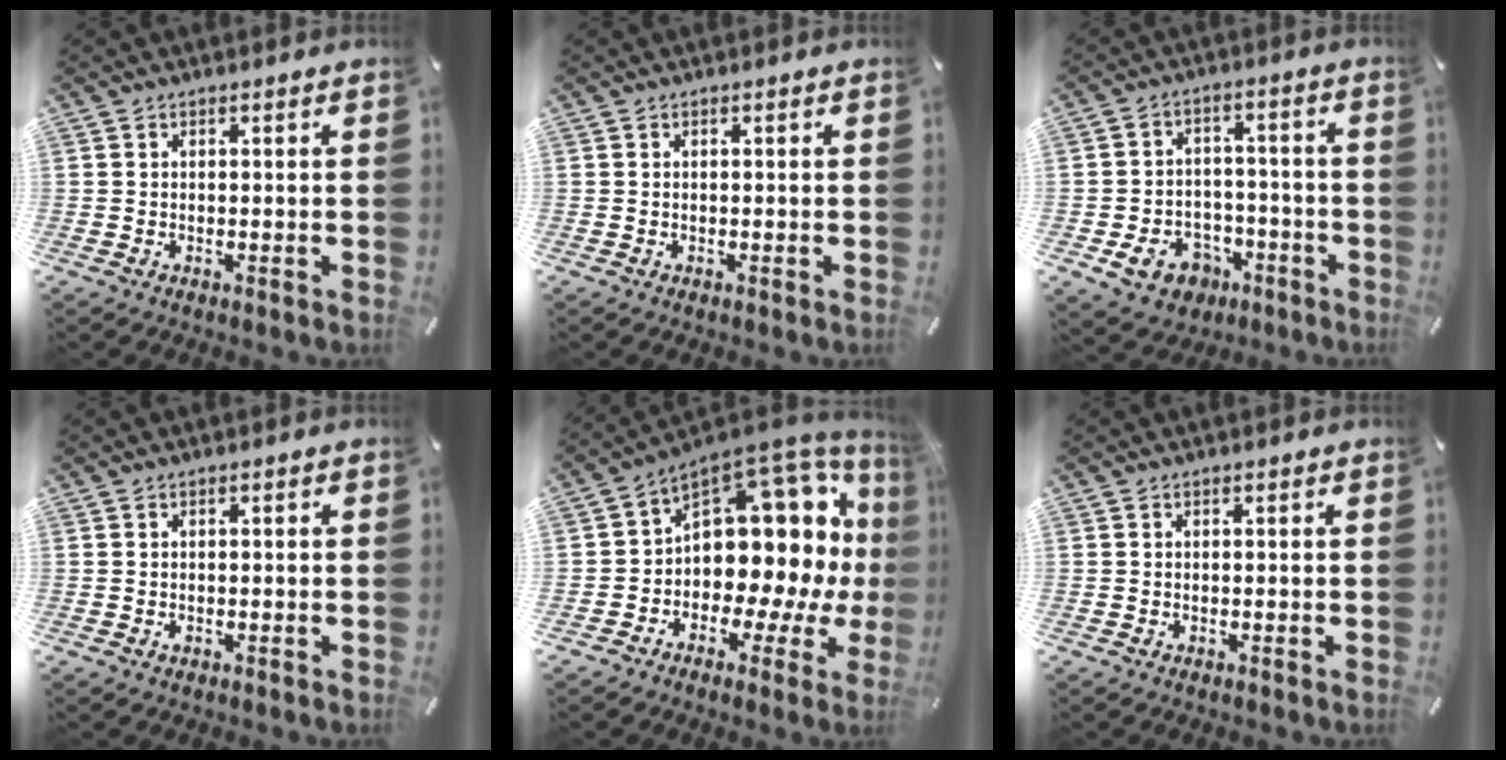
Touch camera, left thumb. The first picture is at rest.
{"total": 0.0}
{"total": 9.6, "force": [-4.5, 7.5, 3.8], "torque": [-0.073, 0.040, -0.076]}
{"total": 0.6, "force": [-0.2, 0.5, 0.4], "torque": [-0.007, -0.001, -0.005]}
{"total": 16.5, "force": [4.8, 10.9, 11.4], "torque": [-0.140, -0.071, 0.088]}
{"total": 0.0}